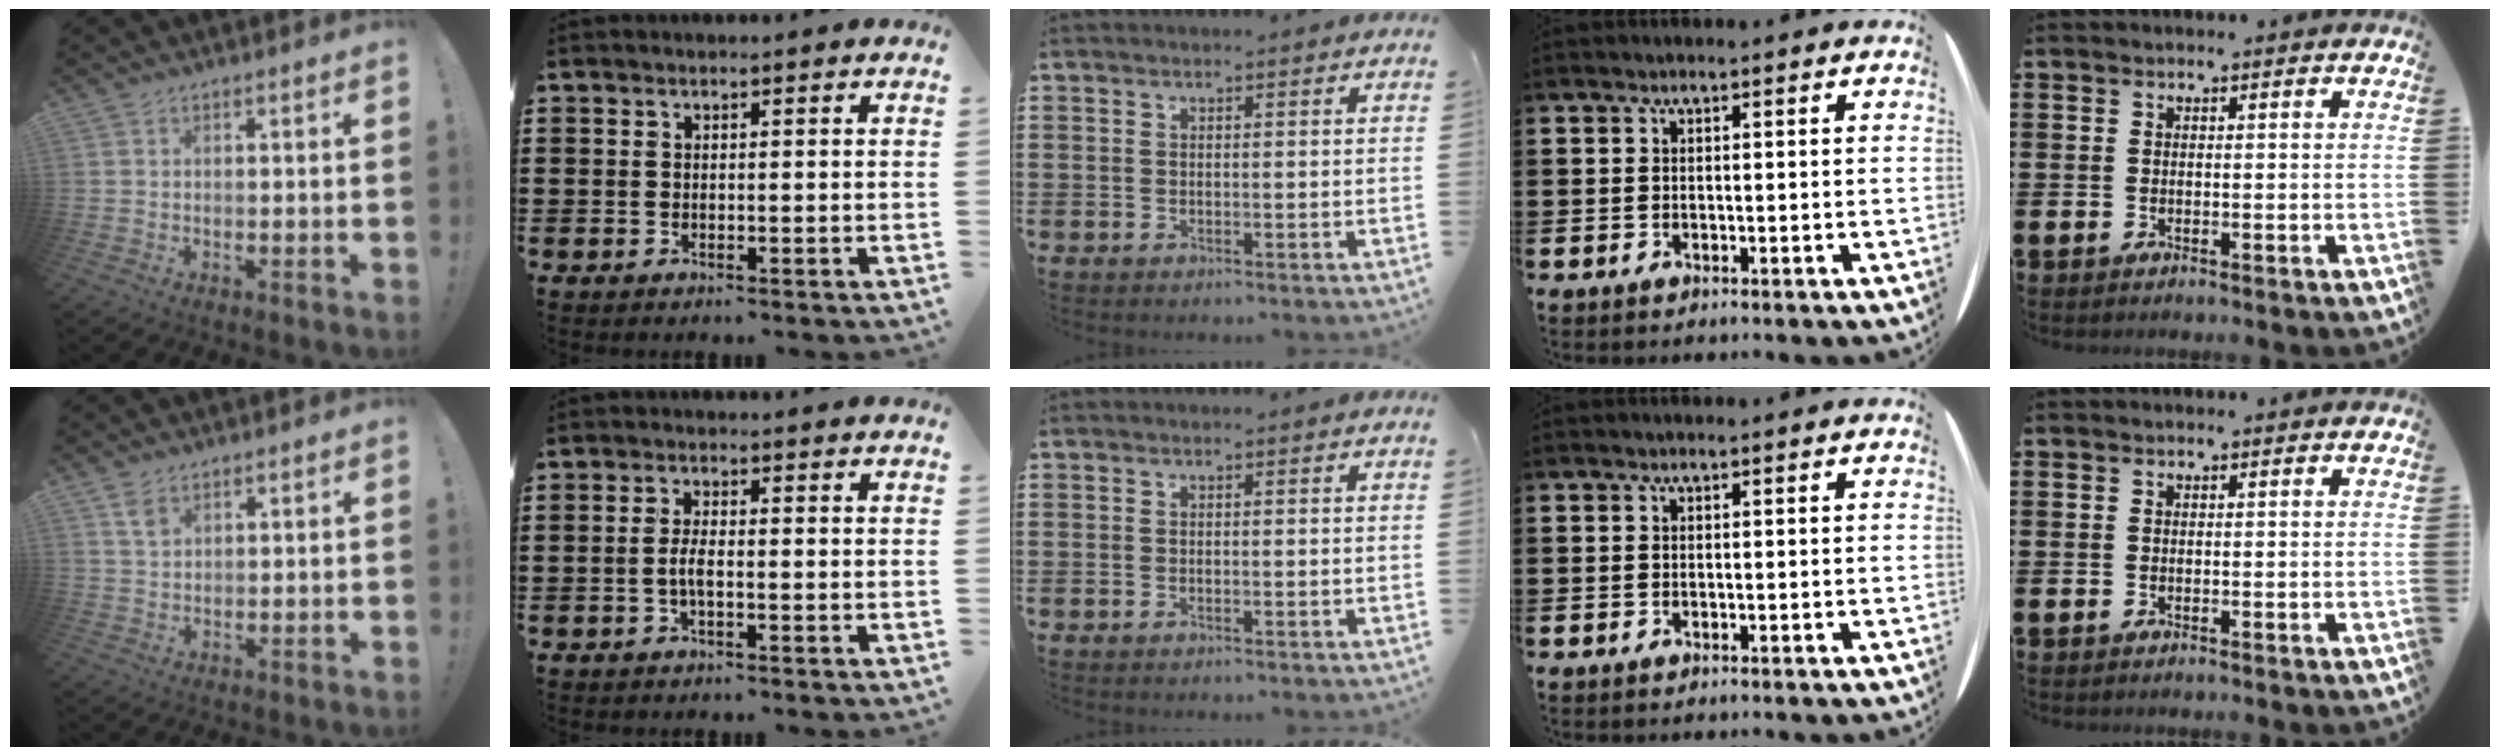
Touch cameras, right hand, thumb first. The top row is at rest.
{"thumb": {"total": 3.1, "force": [1.9, 1.7, 1.8], "torque": [-0.018, -0.011, 0.033]}, "index": {"total": 2.7, "force": [-0.7, 0.6, 2.5], "torque": [-0.061, -0.005, -0.018]}}